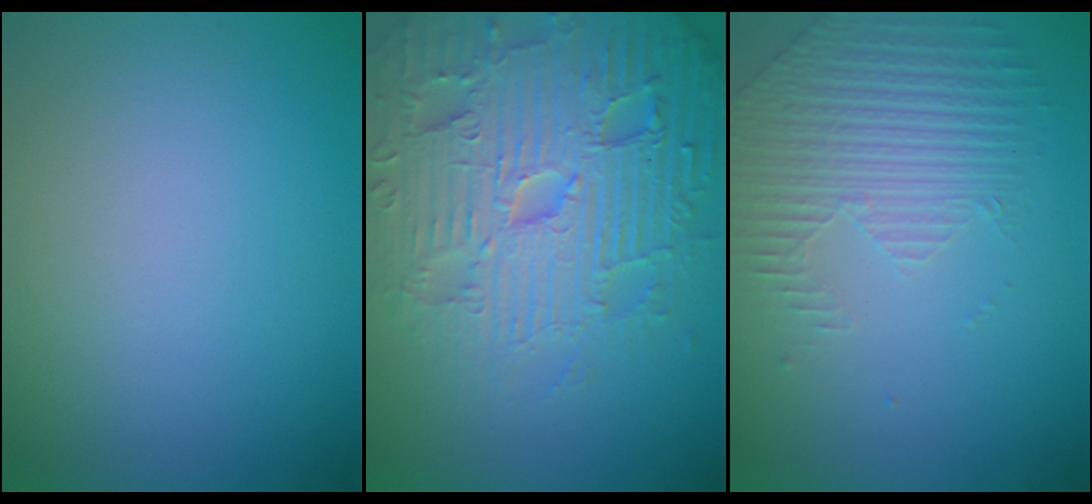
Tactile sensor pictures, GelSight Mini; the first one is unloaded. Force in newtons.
{"total": 7.8, "press": 7.6, "slide": 1.7}
{"total": 2.1, "press": 1.8, "slide": 1.0}